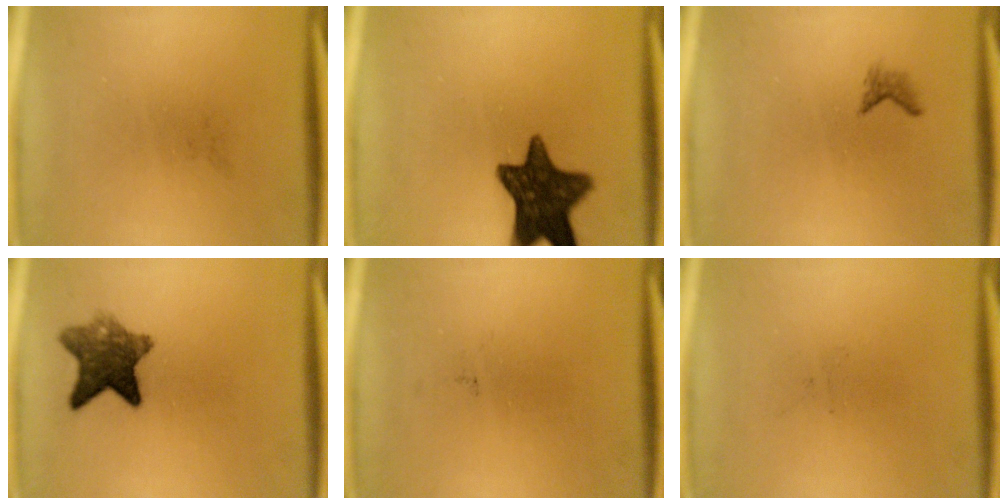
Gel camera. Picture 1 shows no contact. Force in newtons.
{"total": 13.1}
{"total": 1.0}
{"total": 7.9}
{"total": 0.0}
{"total": 0.0}